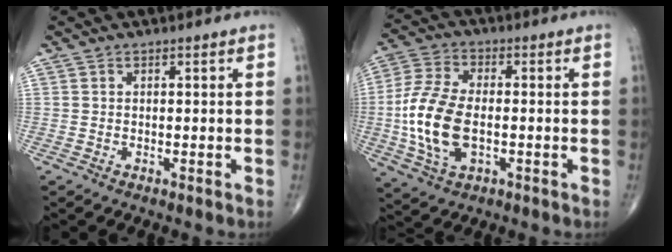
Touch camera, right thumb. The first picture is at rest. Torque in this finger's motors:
{"motor_torque": [-0.43, 1.05, 0.80, 0.54, 0.36]}